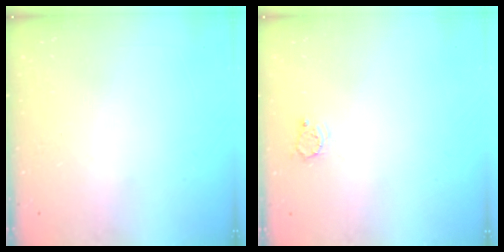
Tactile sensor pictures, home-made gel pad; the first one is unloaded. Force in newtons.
{"total": 3.6, "press": 3.6, "slide": 0.1}